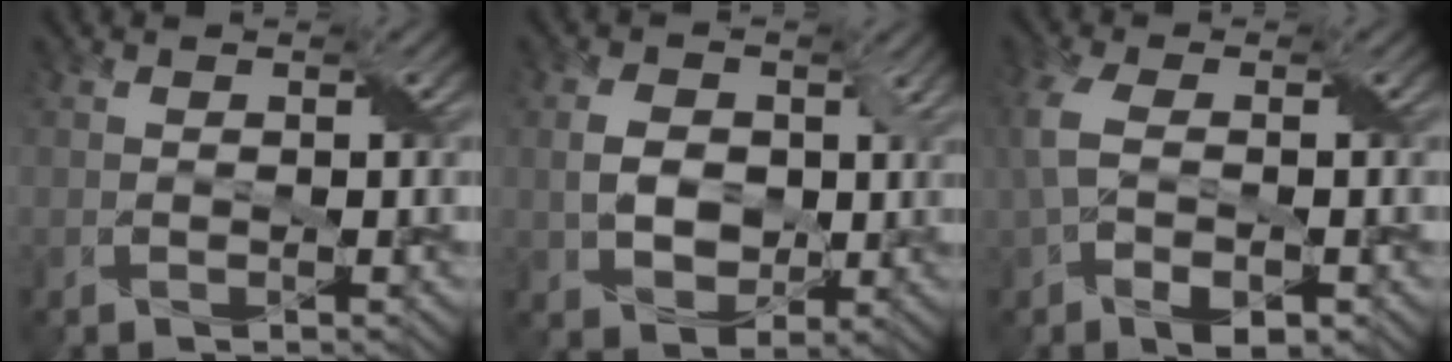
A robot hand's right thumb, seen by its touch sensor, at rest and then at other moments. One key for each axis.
{"total": 6.4, "fx": 0.6, "fy": 4.9, "fz": 4.1, "tx": -0.086, "ty": -0.004, "tz": 0.012}
{"total": 6.4, "fx": -0.7, "fy": 3.6, "fz": 5.2, "tx": -0.131, "ty": -0.004, "tz": -0.009}